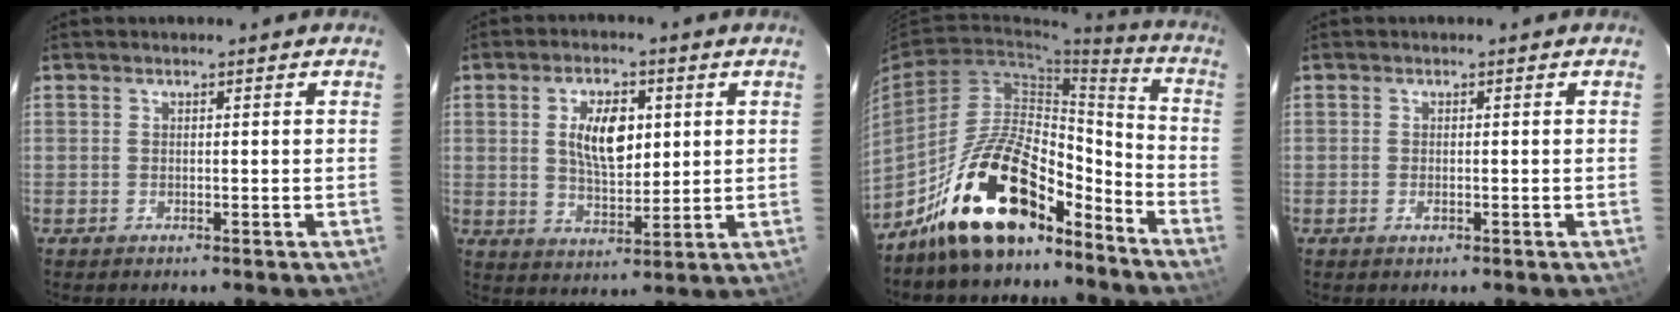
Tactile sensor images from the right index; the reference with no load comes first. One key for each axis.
{"total": 9.2, "fx": 2.2, "fy": 4.6, "fz": 7.7, "tx": -0.136, "ty": 0.007, "tz": 0.043}
{"total": 18.8, "fx": -14.0, "fy": 7.2, "fz": 10.3, "tx": -0.184, "ty": 0.032, "tz": -0.230}
{"total": 1.0, "fx": -0.4, "fy": 0.6, "fz": 0.7, "tx": -0.013, "ty": 0.000, "tz": -0.006}